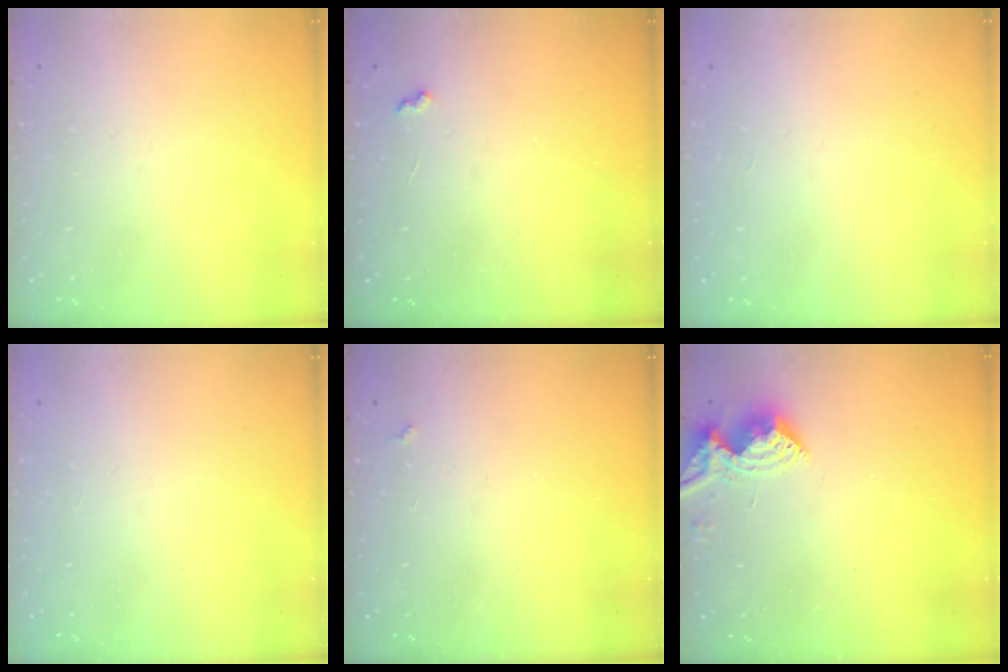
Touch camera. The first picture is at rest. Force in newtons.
{"total": 3.6, "press": 3.5, "slide": 0.5}
{"total": 1.2, "press": 1.2, "slide": 0.1}
{"total": 1.0, "press": 0.9, "slide": 0.3}
{"total": 1.7, "press": 1.7, "slide": 0.4}
{"total": 8.2, "press": 8.2, "slide": 0.8}